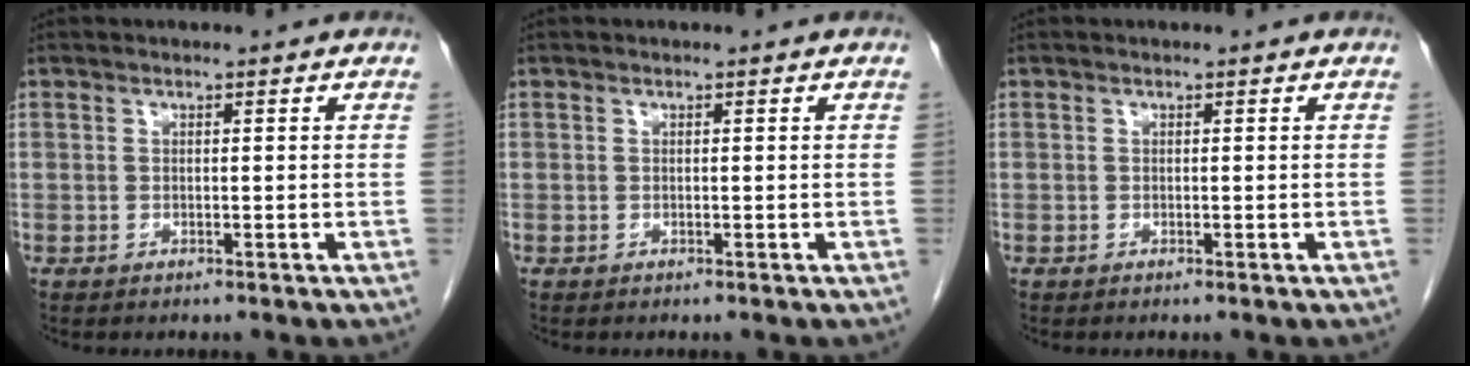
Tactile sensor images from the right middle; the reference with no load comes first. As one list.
[{"total": 0.0}, {"total": 0.0}]